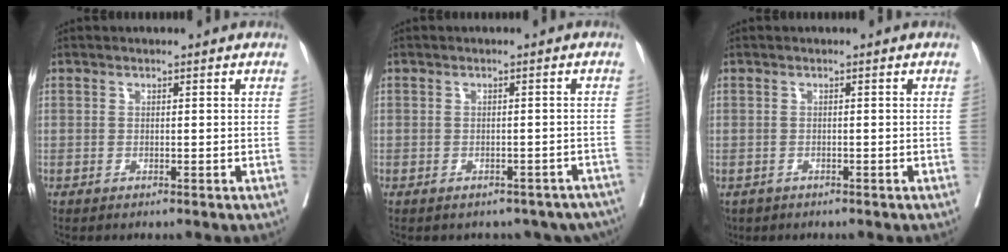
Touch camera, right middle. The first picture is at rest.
{"total": 11.2, "force": [-9.4, 5.5, 2.9], "torque": [-0.041, 0.015, -0.092]}
{"total": 3.0, "force": [-1.9, 2.1, 0.6], "torque": [-0.011, -0.002, -0.031]}